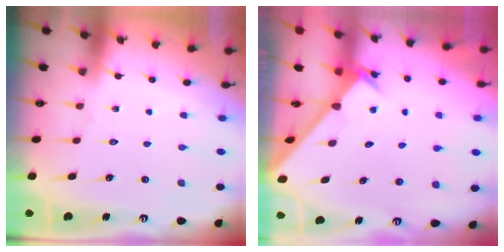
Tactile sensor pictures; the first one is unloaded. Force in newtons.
{"total": 2.5, "press": 2.5, "slide": 0.2}